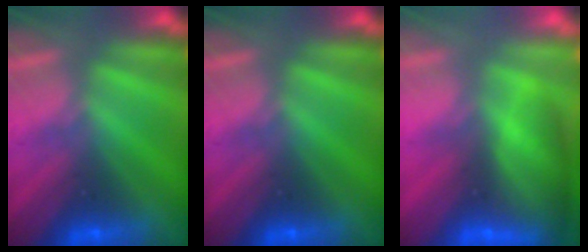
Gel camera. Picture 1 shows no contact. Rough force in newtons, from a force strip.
{"total": 0.0}
{"total": 9.0}